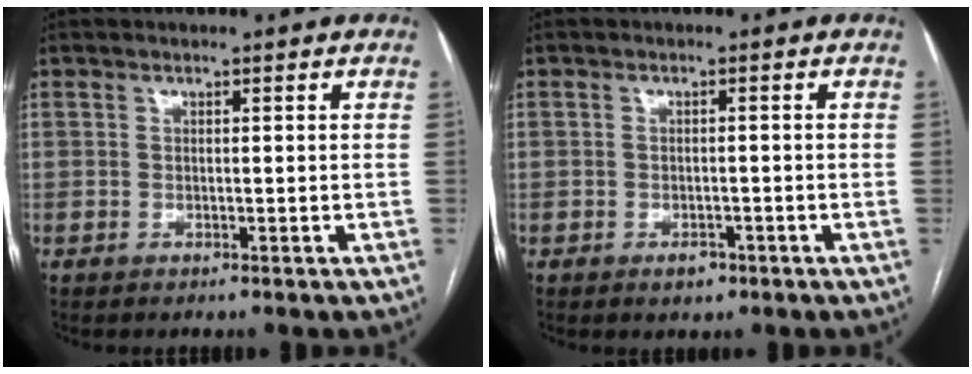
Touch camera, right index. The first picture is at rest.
{"total": 2.2, "force": [-1.2, 1.5, 1.0], "torque": [-0.011, 0.004, -0.012]}